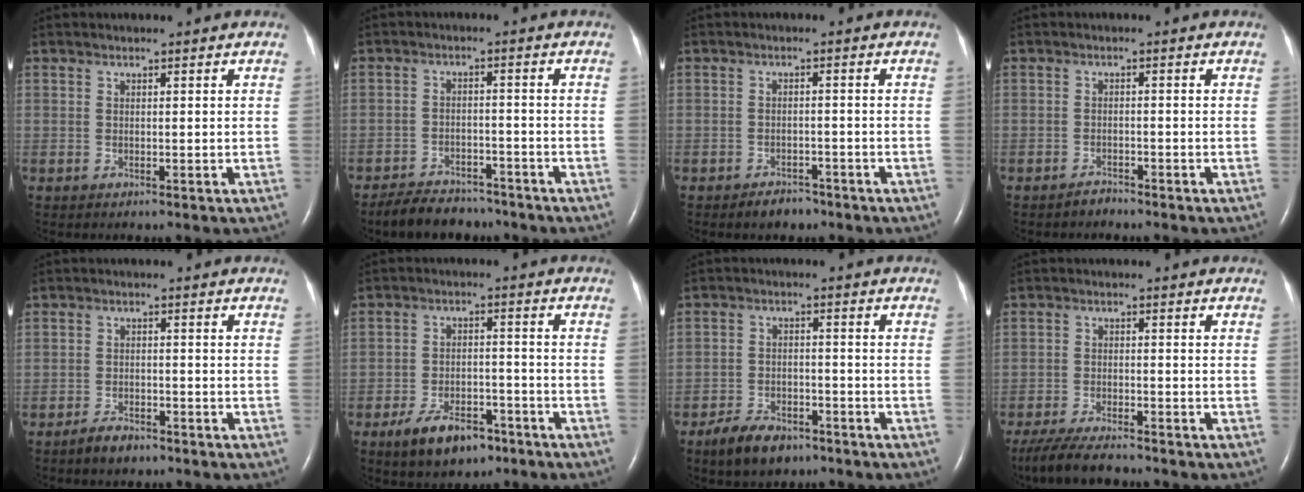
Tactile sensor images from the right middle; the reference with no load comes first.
{"total": 7.6, "force": [-6.7, 3.1, 2.0], "torque": [-0.031, -0.006, -0.103]}
{"total": 2.7, "force": [-2.2, 1.4, 0.9], "torque": [-0.022, 0.000, -0.027]}
{"total": 1.3, "force": [-1.3, 0.3, 0.1], "torque": [-0.007, -0.004, -0.022]}
{"total": 3.2, "force": [-2.5, 1.3, 1.4], "torque": [-0.031, 0.000, -0.040]}
{"total": 8.2, "force": [-5.3, 3.9, 4.8], "torque": [-0.087, -0.001, -0.084]}
{"total": 6.5, "force": [-4.7, 3.1, 3.2], "torque": [-0.072, -0.003, -0.078]}
{"total": 7.8, "force": [-6.8, 1.1, 3.8], "torque": [-0.068, -0.023, -0.117]}